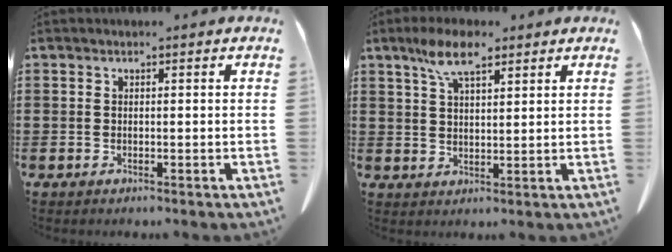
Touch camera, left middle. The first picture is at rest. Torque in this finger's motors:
{"motor_torque": [1.40, 0.74, 0.41, 0.14]}